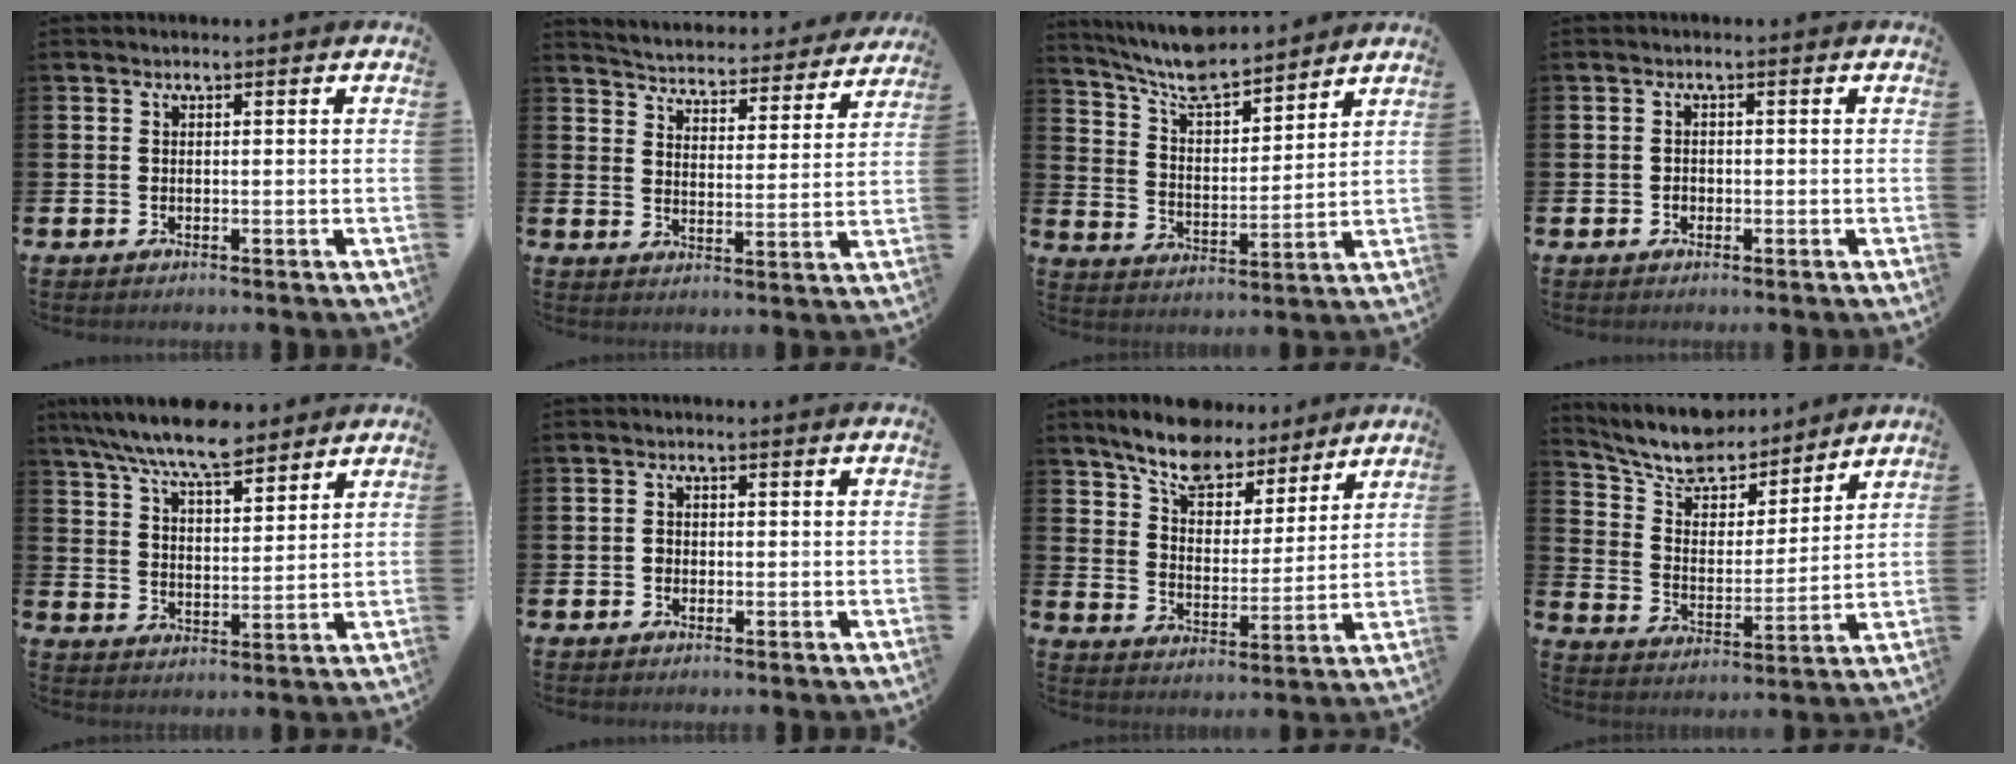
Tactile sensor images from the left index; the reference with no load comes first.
{"total": 4.7, "force": [4.7, 0.6, 0.4], "torque": [-0.026, -0.046, 0.076]}
{"total": 8.3, "force": [7.9, 1.4, 2.3], "torque": [-0.080, -0.048, 0.142]}
{"total": 0.9, "force": [-0.2, 0.8, 0.3], "torque": [-0.005, 0.005, -0.006]}
{"total": 8.7, "force": [7.9, 1.8, 3.1], "torque": [-0.081, -0.033, 0.143]}
{"total": 1.1, "force": [-0.3, 1.0, 0.3], "torque": [0.003, 0.002, -0.010]}
{"total": 8.3, "force": [7.5, 2.8, 2.0], "torque": [-0.066, -0.046, 0.133]}
{"total": 9.7, "force": [9.1, 2.8, 1.9], "torque": [-0.079, -0.063, 0.164]}